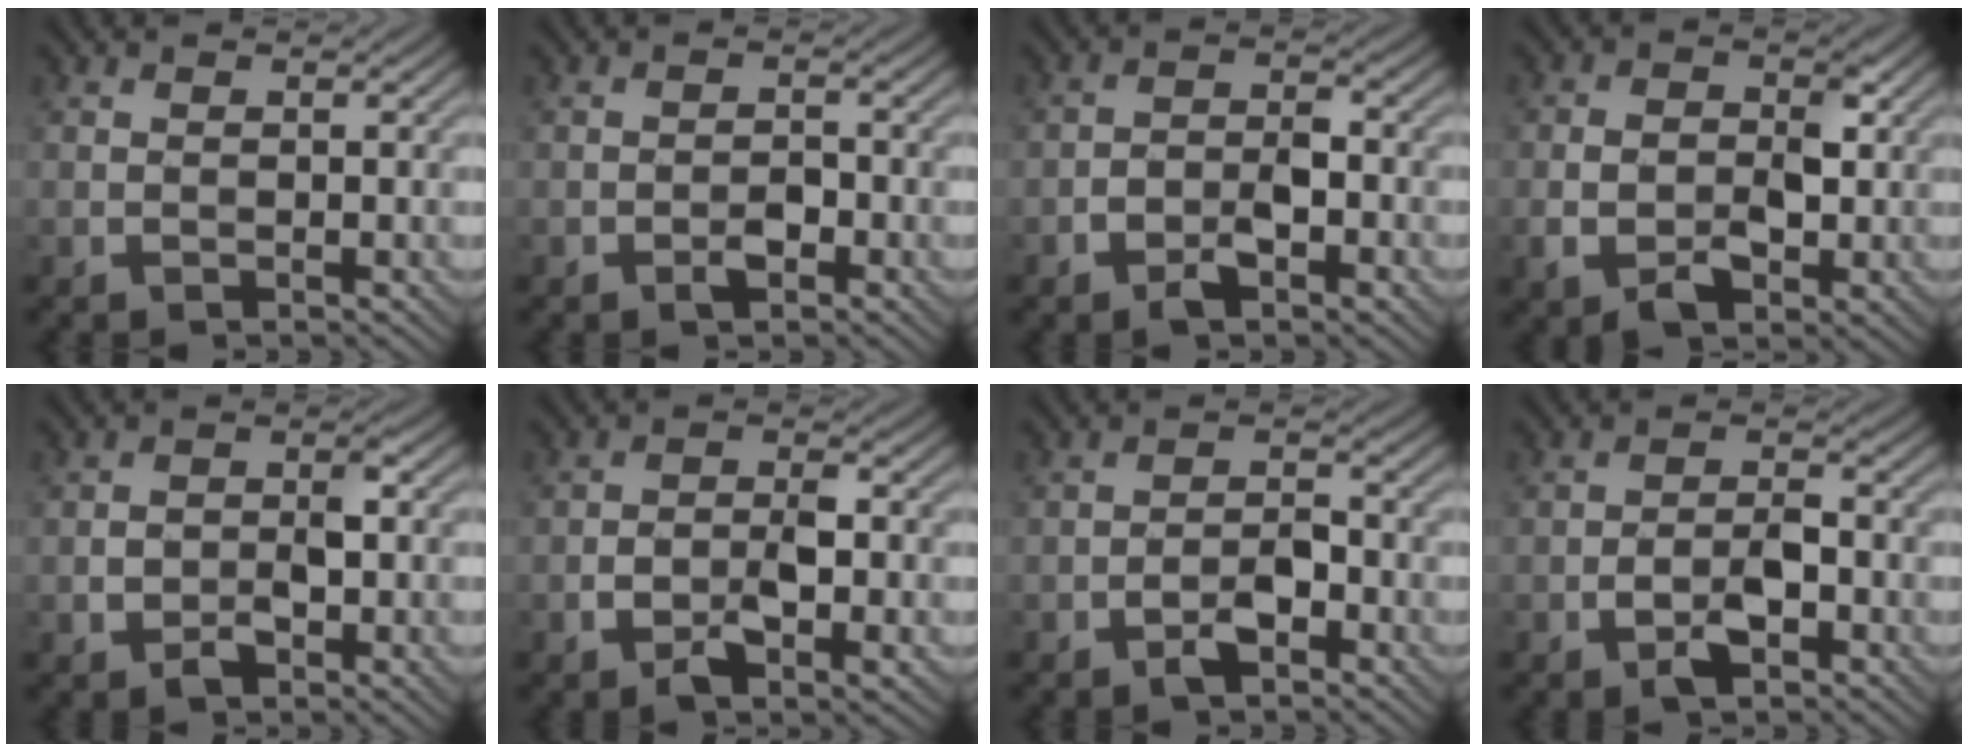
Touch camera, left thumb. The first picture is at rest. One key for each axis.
{"total": 2.3, "fx": -1.2, "fy": 1.2, "fz": 1.5, "tx": -0.022, "ty": 0.003, "tz": -0.024}
{"total": 4.7, "fx": -2.5, "fy": 2.2, "fz": 3.4, "tx": -0.053, "ty": 0.006, "tz": -0.046}
{"total": 5.6, "fx": -1.2, "fy": 3.3, "fz": 4.4, "tx": -0.073, "ty": -0.004, "tz": -0.023}
{"total": 5.1, "fx": -1.5, "fy": 2.8, "fz": 3.9, "tx": -0.060, "ty": -0.001, "tz": -0.026}
{"total": 5.5, "fx": -2.2, "fy": 2.5, "fz": 4.3, "tx": -0.074, "ty": 0.004, "tz": -0.039}
{"total": 3.6, "fx": -2.1, "fy": 1.6, "fz": 2.5, "tx": -0.038, "ty": 0.006, "tz": -0.042}
{"total": 4.3, "fx": -2.0, "fy": 2.0, "fz": 3.2, "tx": -0.057, "ty": 0.005, "tz": -0.041}